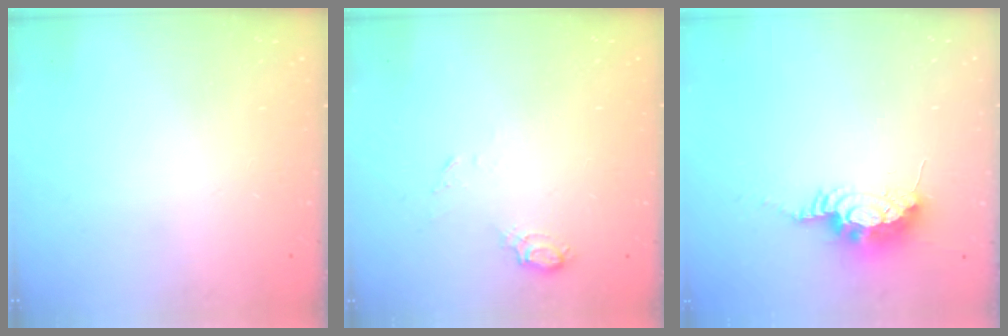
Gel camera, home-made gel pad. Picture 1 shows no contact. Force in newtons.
{"total": 6.7, "press": 6.5, "slide": 1.5}
{"total": 8.9, "press": 8.9, "slide": 0.4}